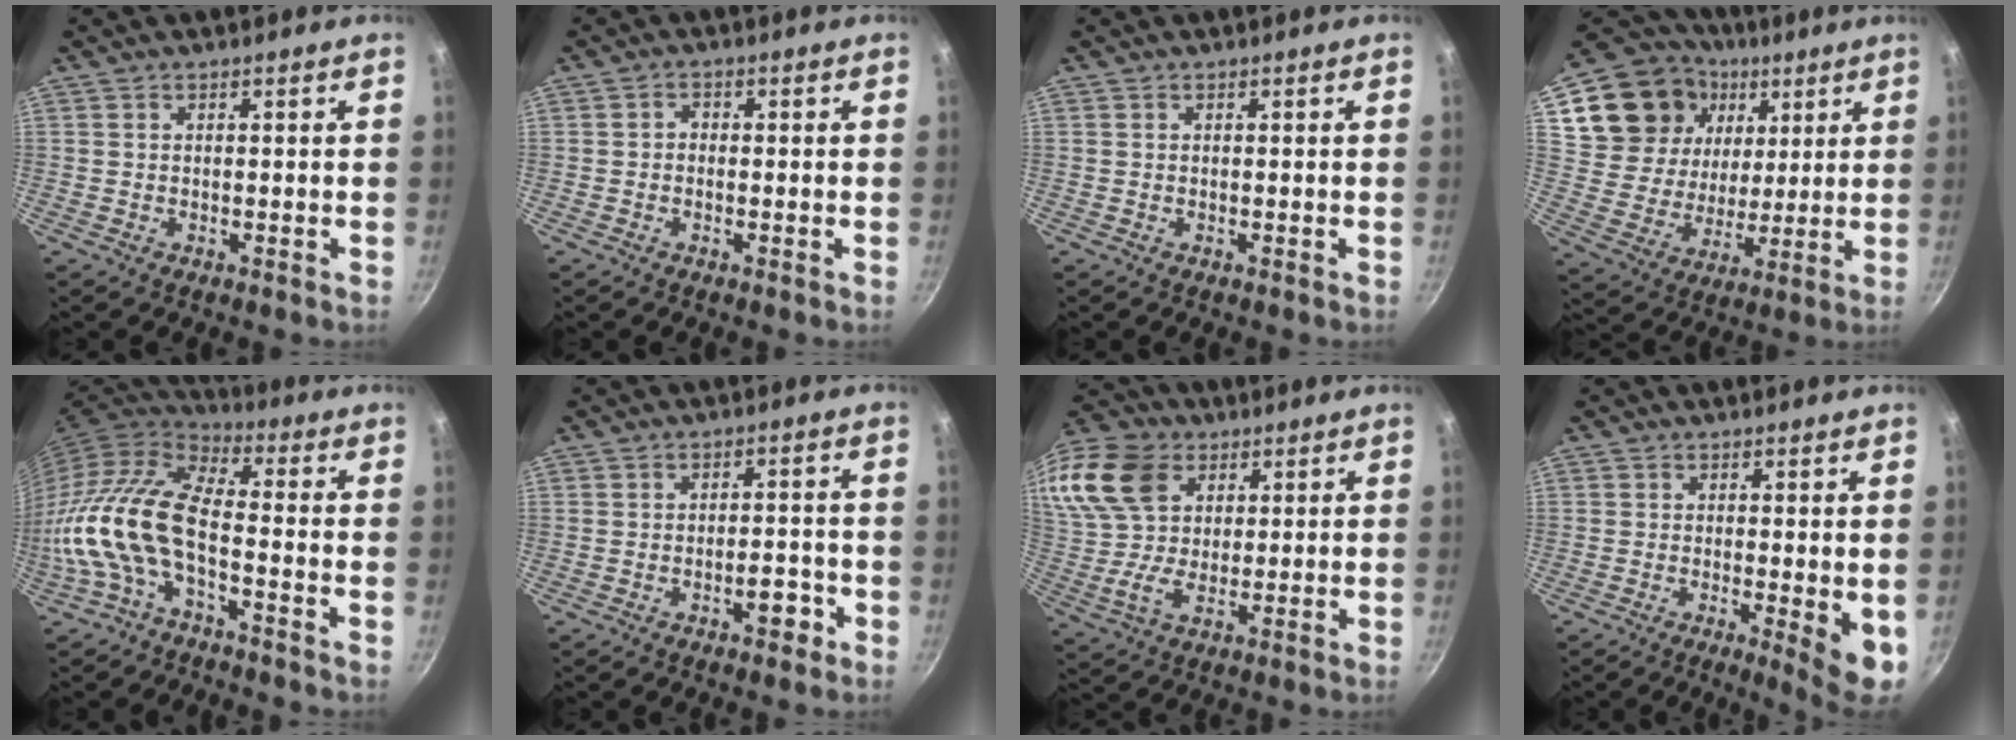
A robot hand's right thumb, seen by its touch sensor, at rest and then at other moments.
{"total": 1.2, "force": [-0.5, 1.0, 0.5], "torque": [-0.007, 0.007, -0.010]}
{"total": 0.0}
{"total": 20.8, "force": [8.4, 16.3, 9.8], "torque": [-0.166, -0.009, 0.156]}
{"total": 14.1, "force": [-3.8, 6.5, 12.0], "torque": [-0.247, 0.036, -0.088]}
{"total": 4.1, "force": [-2.1, 1.9, 2.9], "torque": [-0.020, 0.020, -0.029]}
{"total": 20.0, "force": [8.4, 14.0, 11.6], "torque": [-0.255, 0.009, 0.152]}
{"total": 6.1, "force": [-0.5, 1.6, 5.9], "torque": [-0.071, -0.015, -0.004]}